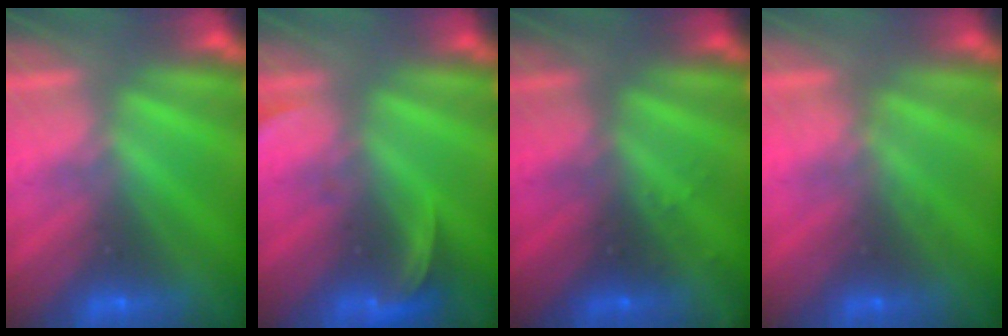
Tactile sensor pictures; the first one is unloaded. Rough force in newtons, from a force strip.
{"total": 2.6}
{"total": 2.9}
{"total": 5.0}